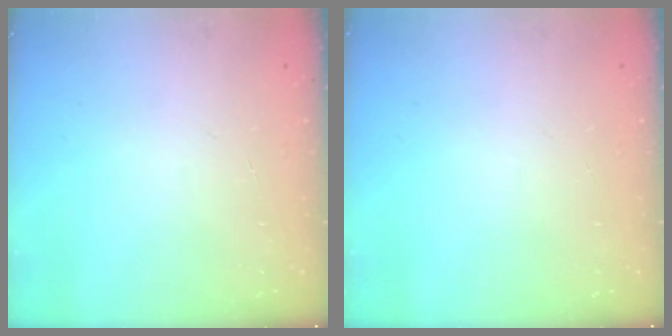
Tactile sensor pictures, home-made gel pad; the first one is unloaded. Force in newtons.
{"total": 0.0}